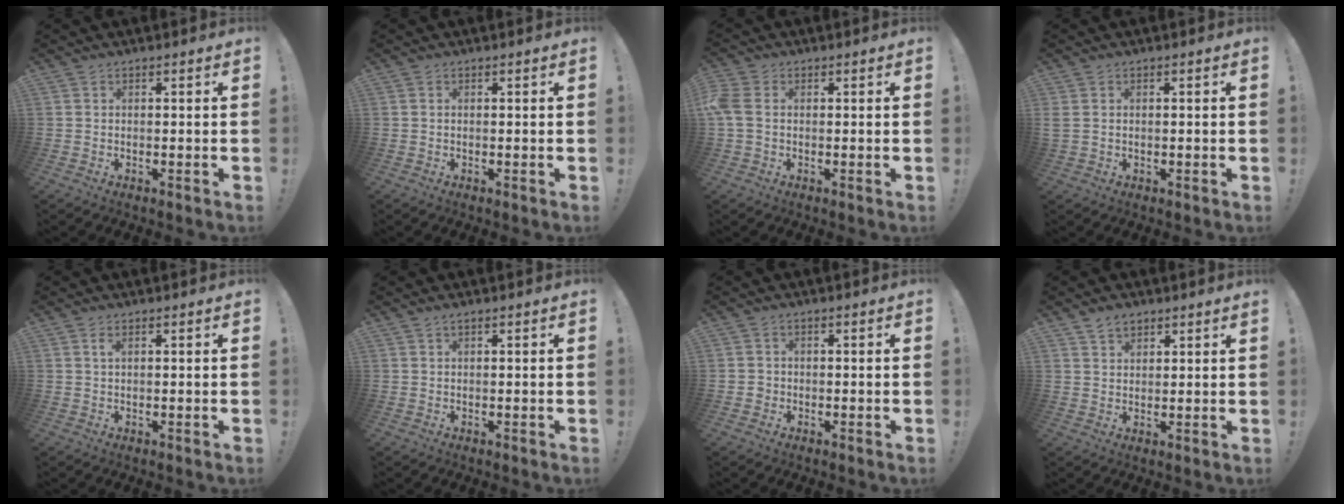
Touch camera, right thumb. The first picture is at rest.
{"total": 0.0}
{"total": 5.2, "force": [0.4, 3.7, 3.6], "torque": [-0.093, 0.000, 0.006]}
{"total": 1.0, "force": [0.4, 0.8, 0.6], "torque": [-0.013, 0.003, 0.008]}
{"total": 1.4, "force": [0.6, 0.4, 1.1], "torque": [-0.018, 0.000, 0.009]}
{"total": 0.7, "force": [0.5, 0.2, 0.5], "torque": [-0.014, 0.001, 0.010]}
{"total": 1.9, "force": [-0.6, 1.7, 0.5], "torque": [-0.010, 0.006, -0.011]}
{"total": 3.7, "force": [3.1, 1.7, 1.1], "torque": [-0.017, -0.016, 0.058]}